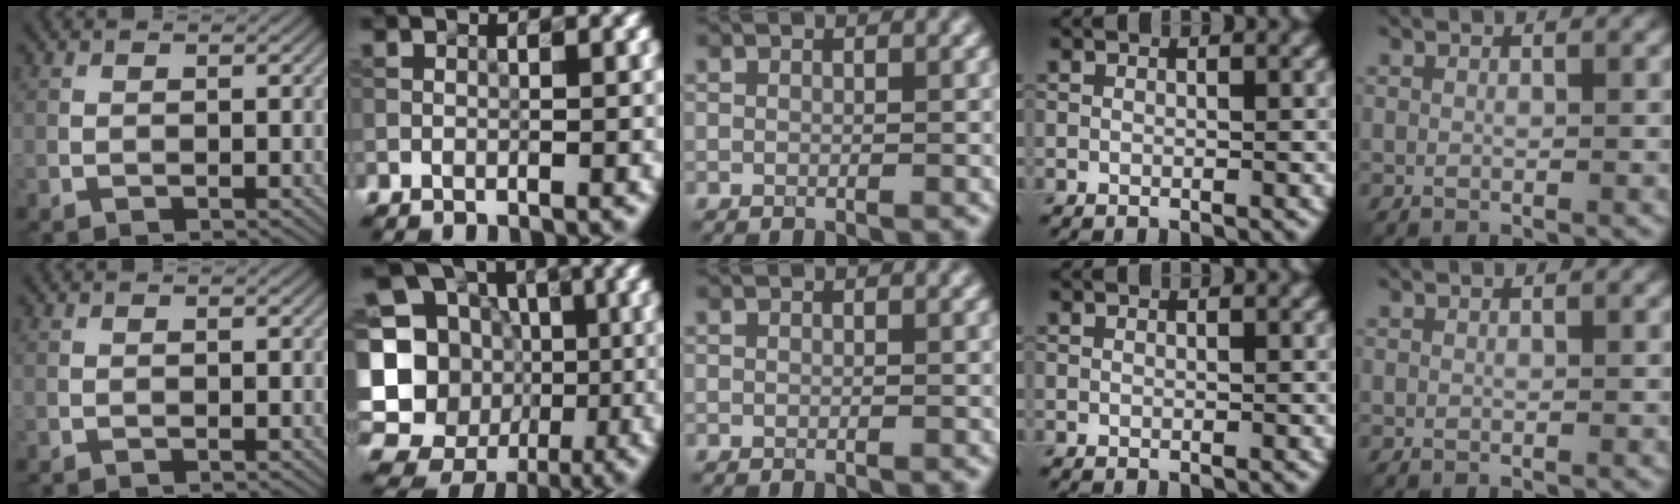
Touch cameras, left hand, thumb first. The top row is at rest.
{"index": {"total": 16.7, "force": [-0.7, 15.9, 5.3], "torque": [-0.134, 0.004, -0.022]}}